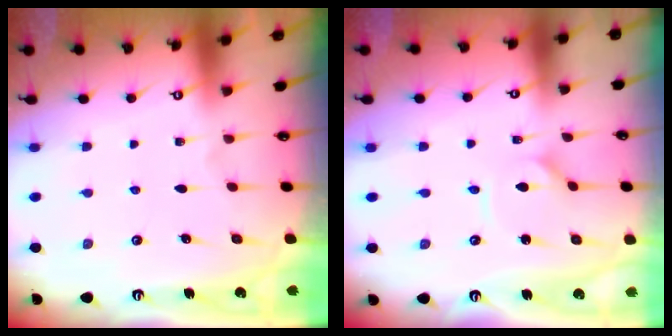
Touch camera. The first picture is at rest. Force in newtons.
{"total": 1.1, "press": 1.1, "slide": 0.2}